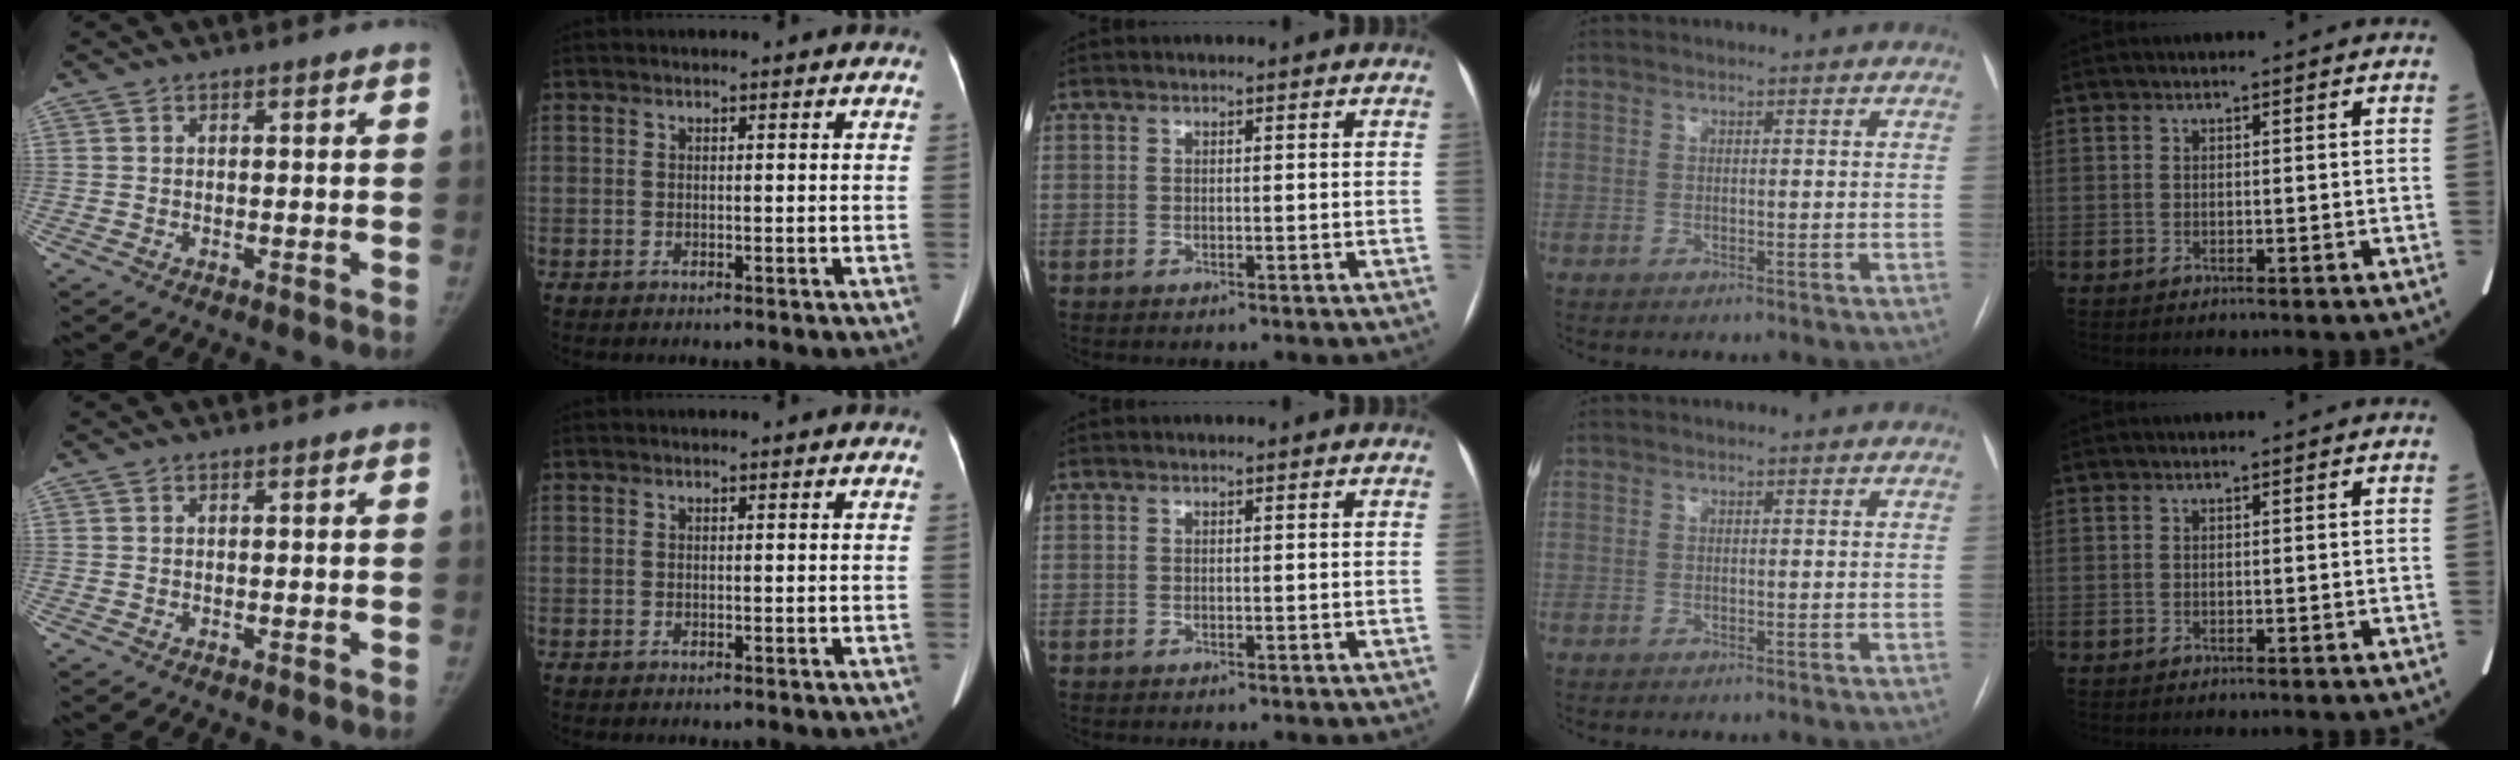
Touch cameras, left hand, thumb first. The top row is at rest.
{}